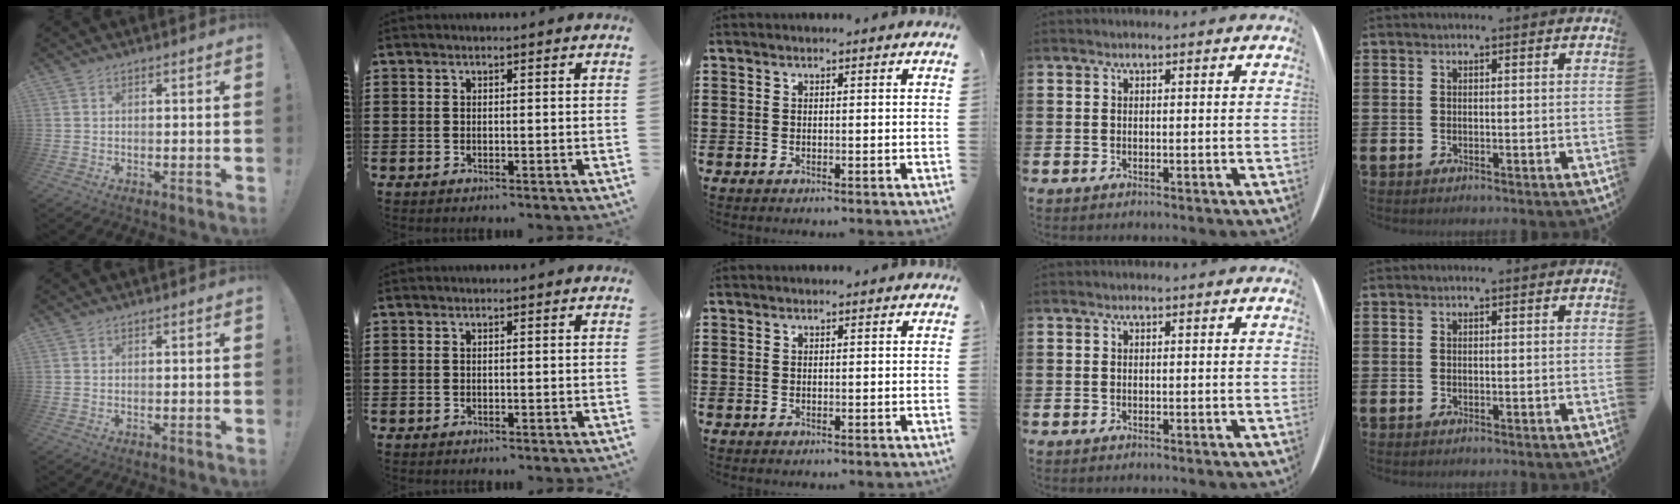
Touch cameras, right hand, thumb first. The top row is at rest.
{}